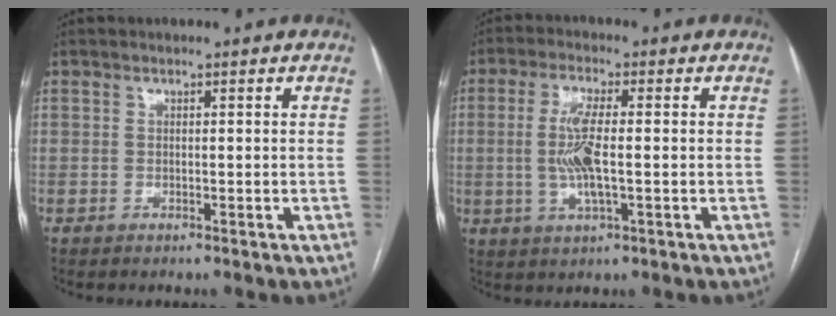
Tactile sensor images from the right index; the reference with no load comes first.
{"total": 7.0, "force": [-0.4, 1.2, 6.9], "torque": [-0.146, -0.005, -0.009]}